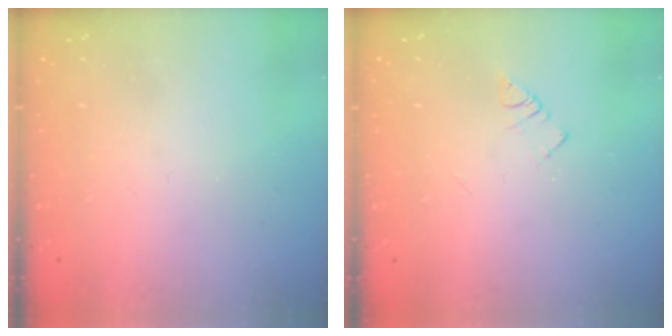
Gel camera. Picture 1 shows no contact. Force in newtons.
{"total": 4.0, "press": 4.0, "slide": 0.4}